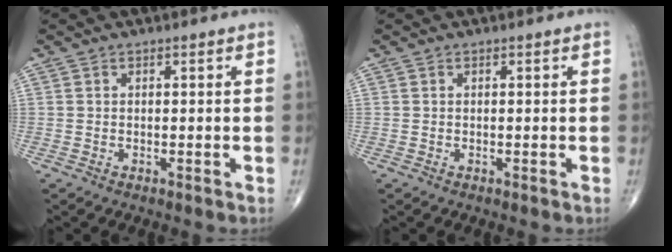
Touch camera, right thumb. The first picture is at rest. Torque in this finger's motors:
{"motor_torque": [0.01, 0.00, -0.06, 0.03, 0.00]}